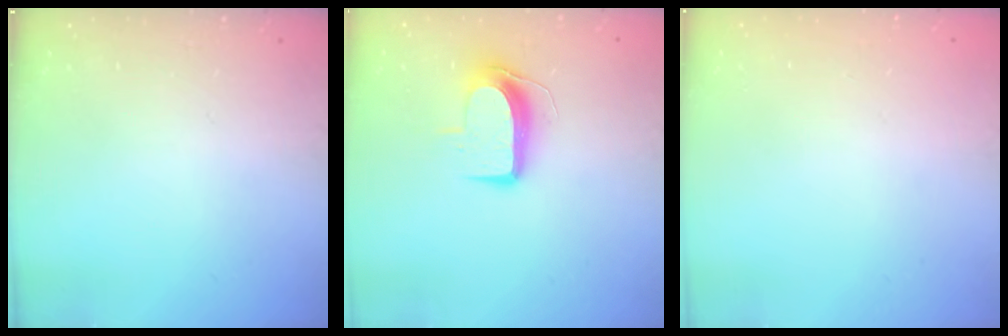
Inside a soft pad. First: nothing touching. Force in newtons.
{"total": 10.1, "press": 10.1, "slide": 0.9}
{"total": 0.0}